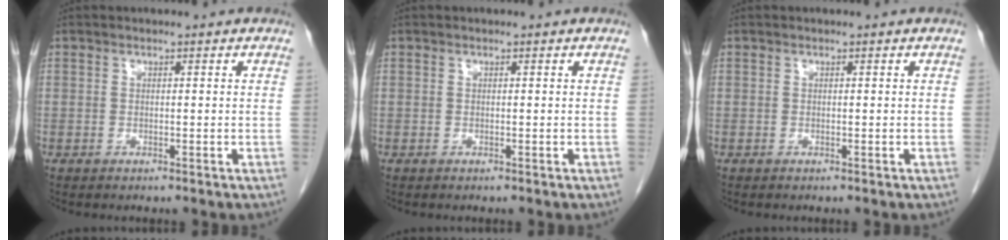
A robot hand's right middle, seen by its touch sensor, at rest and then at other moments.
{"total": 0.0}
{"total": 0.0}